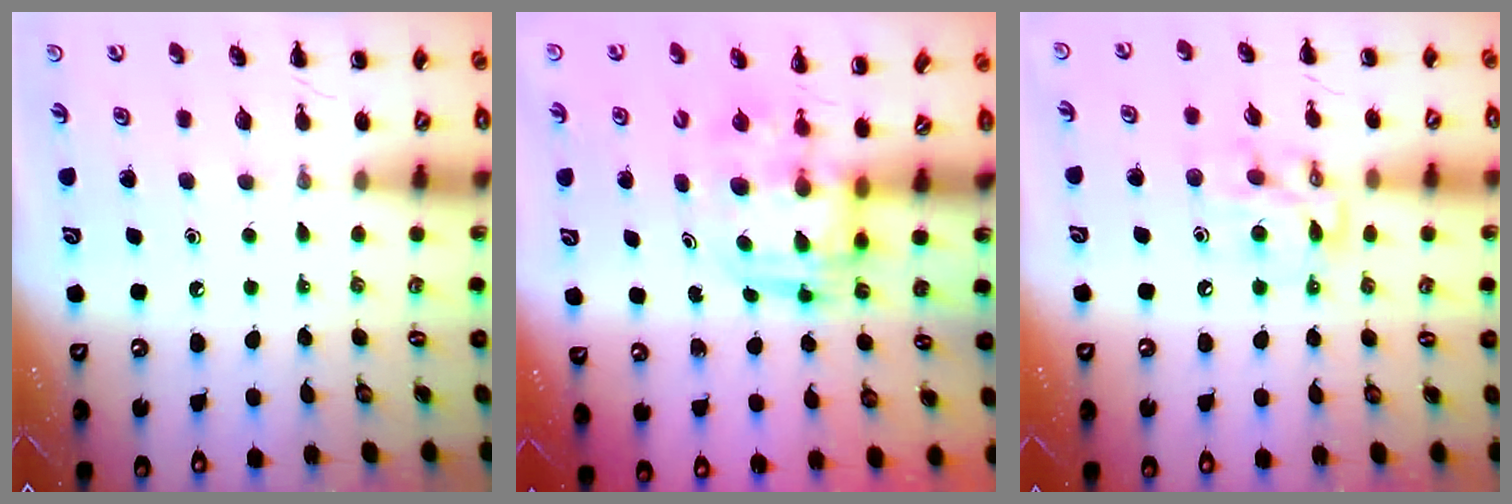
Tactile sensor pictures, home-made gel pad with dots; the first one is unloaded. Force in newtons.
{"total": 3.2, "press": 3.2, "slide": 0.7}
{"total": 10.4, "press": 10.3, "slide": 1.1}